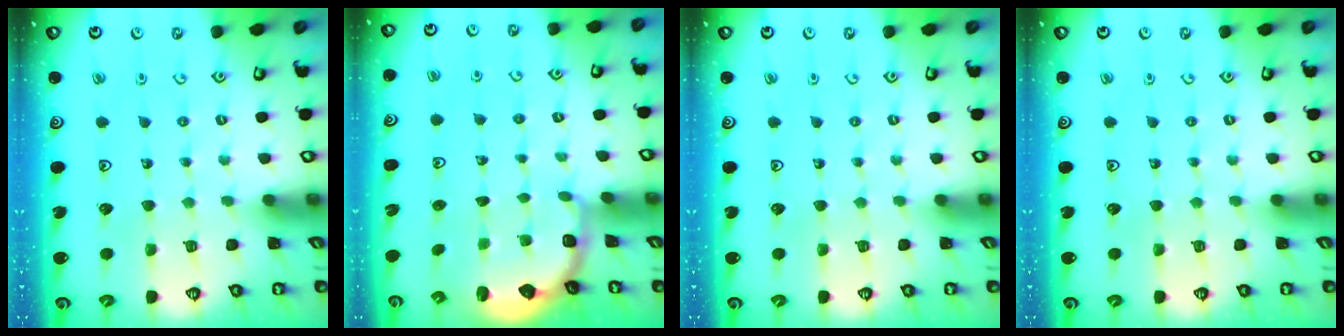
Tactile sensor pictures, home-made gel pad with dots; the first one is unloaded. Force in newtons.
{"total": 2.8, "press": 2.1, "slide": 1.9}
{"total": 0.0}
{"total": 0.0}